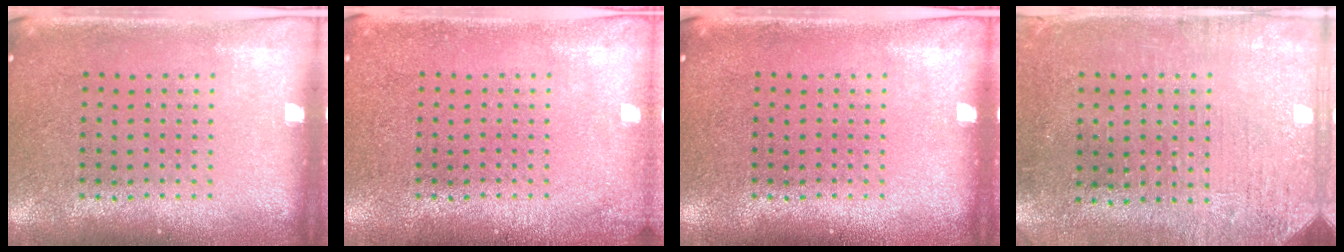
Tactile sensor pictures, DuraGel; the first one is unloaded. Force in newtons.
{"total": 0.9, "press": 0.9, "slide": 0.1}
{"total": 0.0}
{"total": 3.1, "press": 2.6, "slide": 1.7}